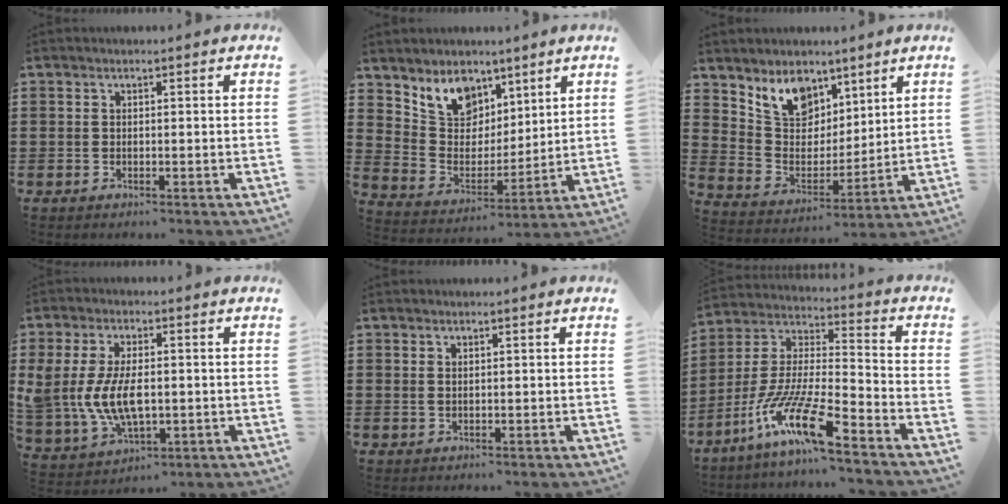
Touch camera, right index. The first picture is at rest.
{"total": 8.3, "force": [5.9, 5.5, 1.9], "torque": [-0.067, -0.028, 0.113]}
{"total": 8.7, "force": [6.2, 5.5, 2.7], "torque": [-0.076, -0.018, 0.117]}
{"total": 8.5, "force": [-0.2, 4.9, 6.9], "torque": [-0.164, 0.002, -0.008]}
{"total": 0.7, "force": [0.4, 0.3, 0.5], "torque": [-0.011, 0.002, 0.007]}
{"total": 12.9, "force": [-9.5, 1.1, 8.6], "torque": [-0.192, -0.003, -0.191]}